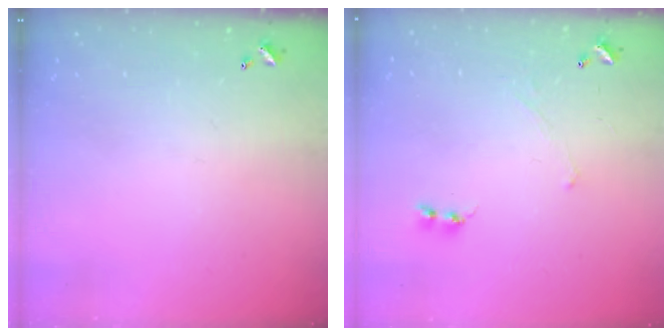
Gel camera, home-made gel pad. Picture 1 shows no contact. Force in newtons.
{"total": 0.7, "press": 0.4, "slide": 0.5}